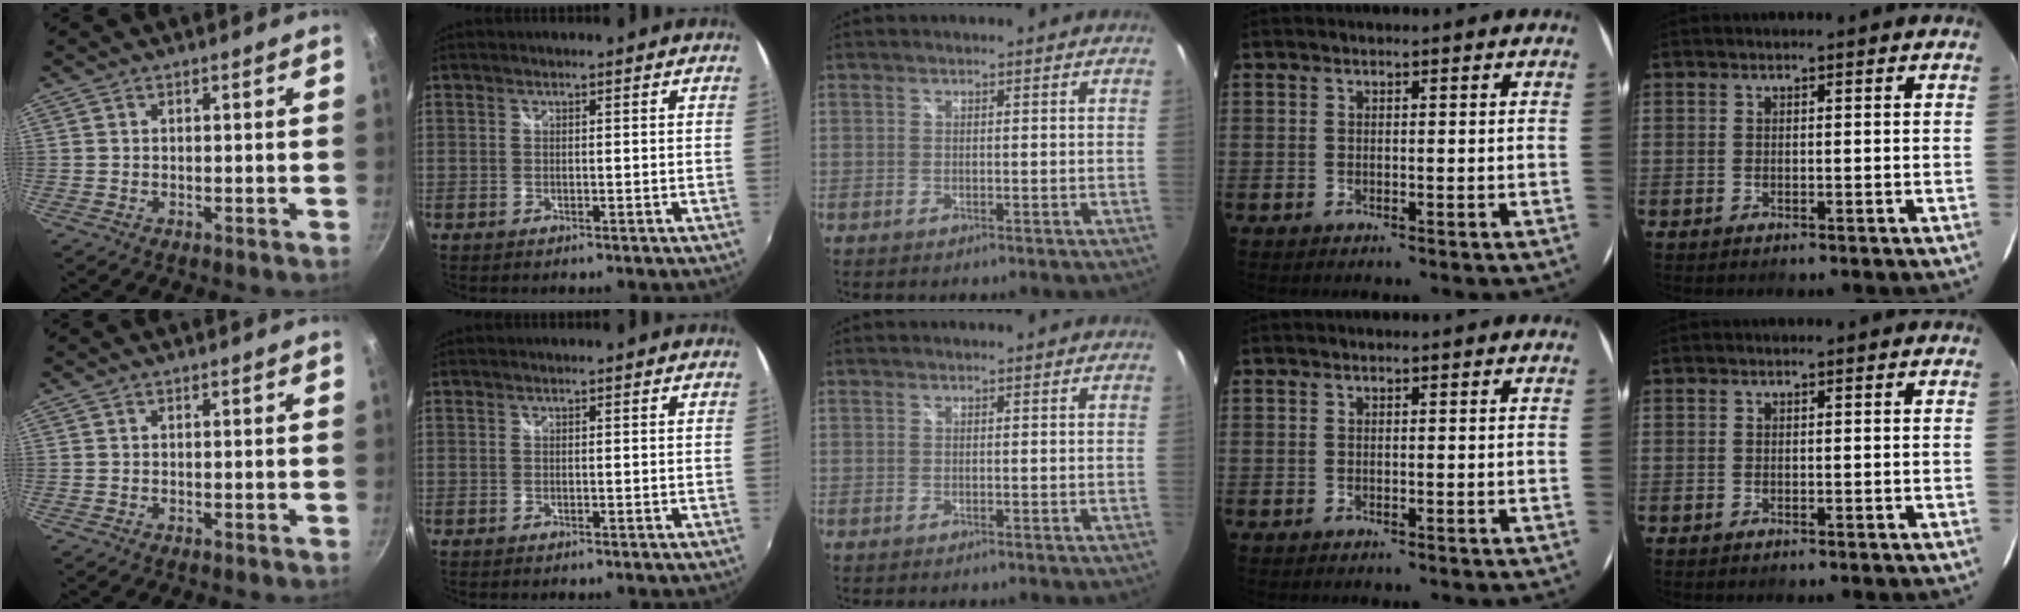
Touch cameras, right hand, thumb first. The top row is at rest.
{}